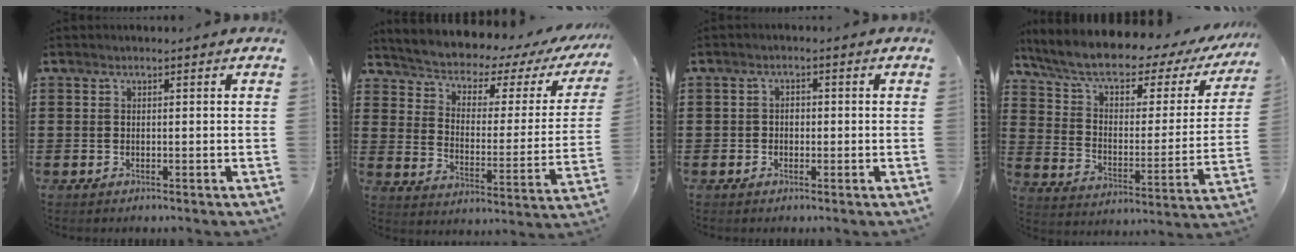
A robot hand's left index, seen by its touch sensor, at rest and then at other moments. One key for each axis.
{"total": 3.0, "fx": 2.4, "fy": 1.1, "fz": 1.4, "tx": -0.048, "ty": -0.030, "tz": 0.029}
{"total": 1.4, "fx": -0.4, "fy": 1.2, "fz": 0.6, "tx": -0.016, "ty": 0.004, "tz": -0.010}
{"total": 7.7, "fx": 5.5, "fy": 2.5, "fz": 4.7, "tx": -0.115, "ty": -0.036, "tz": 0.091}